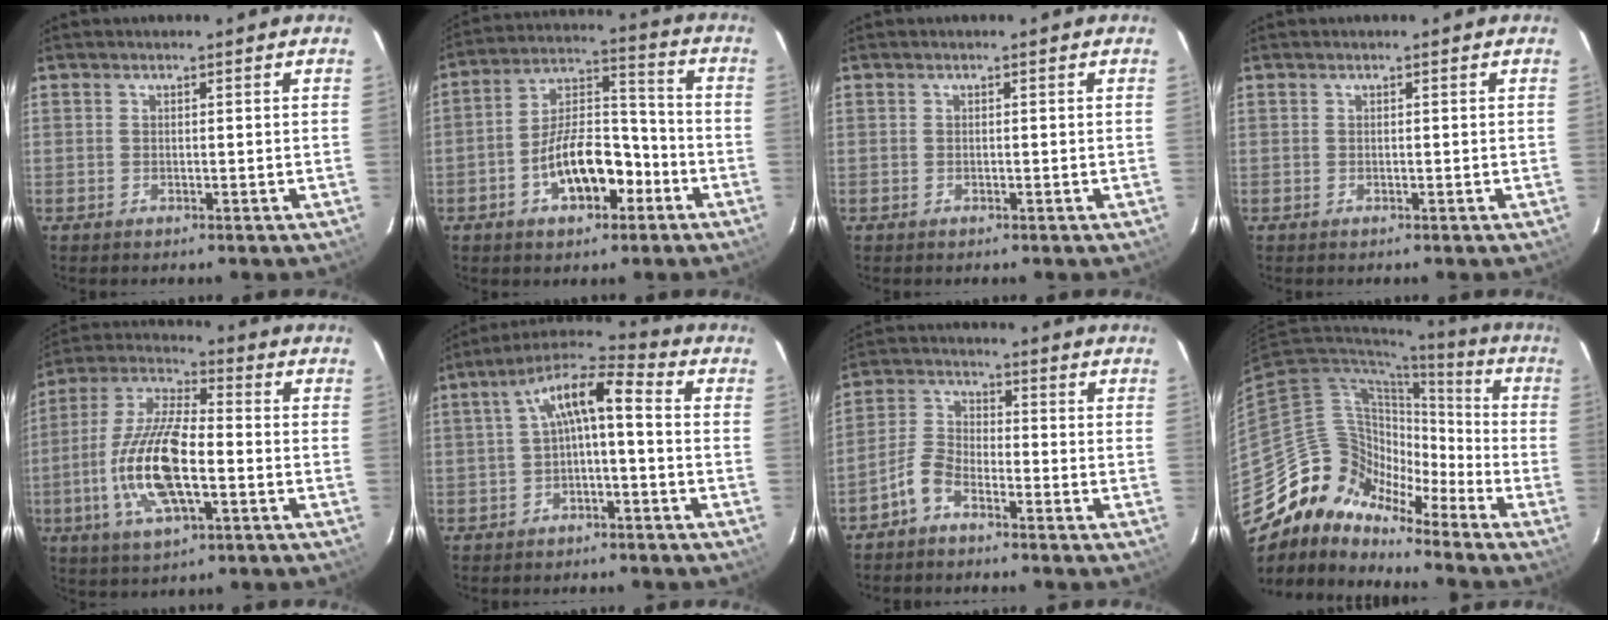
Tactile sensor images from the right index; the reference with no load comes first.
{"total": 12.9, "force": [-5.7, 6.2, 9.8], "torque": [-0.179, 0.025, -0.086]}
{"total": 0.0}
{"total": 0.0}
{"total": 16.1, "force": [-4.0, 5.5, 14.6], "torque": [-0.306, -0.005, -0.079]}
{"total": 8.6, "force": [-0.8, 2.5, 8.2], "torque": [-0.162, 0.029, -0.016]}
{"total": 5.2, "force": [-3.7, 2.3, 2.7], "torque": [-0.067, 0.016, -0.080]}
{"total": 12.9, "force": [-11.1, 6.2, 2.5], "torque": [-0.040, 0.036, -0.216]}